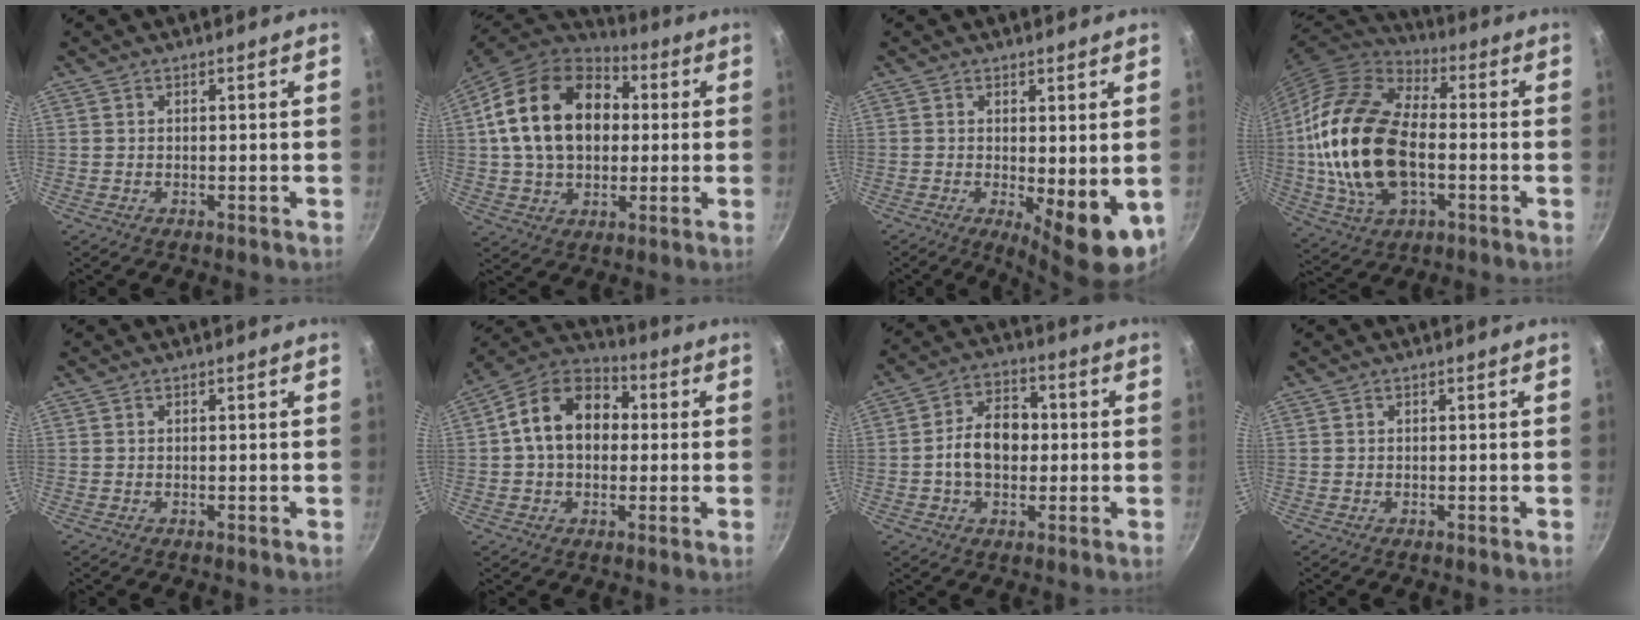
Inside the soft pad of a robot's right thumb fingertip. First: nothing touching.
{"total": 21.2, "force": [3.6, 15.1, 14.4], "torque": [-0.226, 0.022, 0.054]}
{"total": 8.6, "force": [-1.0, 3.0, 8.1], "torque": [-0.094, -0.008, -0.002]}
{"total": 23.2, "force": [-2.0, 13.7, 18.6], "torque": [-0.355, 0.022, -0.040]}
{"total": 0.0}
{"total": 14.5, "force": [1.5, 10.6, 9.8], "torque": [-0.129, 0.032, 0.004]}
{"total": 10.2, "force": [-0.4, 7.2, 7.3], "torque": [-0.089, 0.024, -0.018]}
{"total": 0.0}